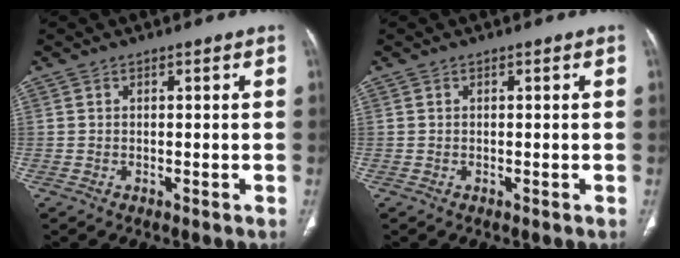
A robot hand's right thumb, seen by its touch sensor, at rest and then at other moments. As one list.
[{"total": 0.0}]